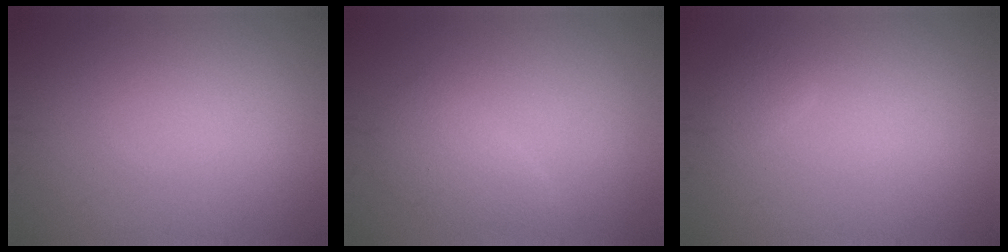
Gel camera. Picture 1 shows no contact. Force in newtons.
{"total": 2.3, "press": 2.3, "slide": 0.2}
{"total": 1.1, "press": 1.1, "slide": 0.1}